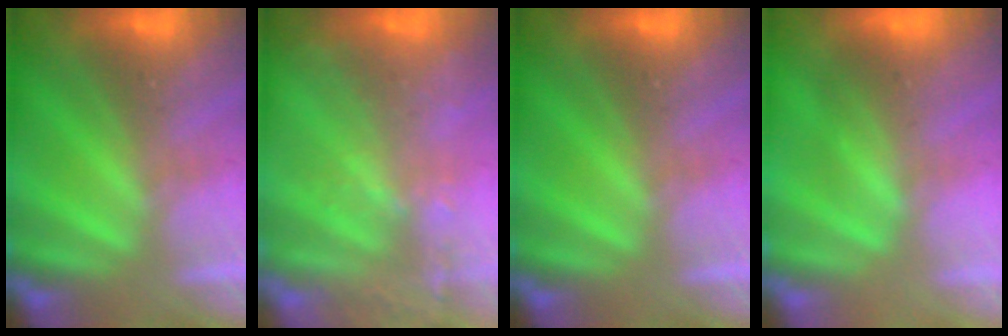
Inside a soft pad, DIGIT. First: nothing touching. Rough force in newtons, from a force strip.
{"total": 5.5}
{"total": 0.0}
{"total": 2.6}